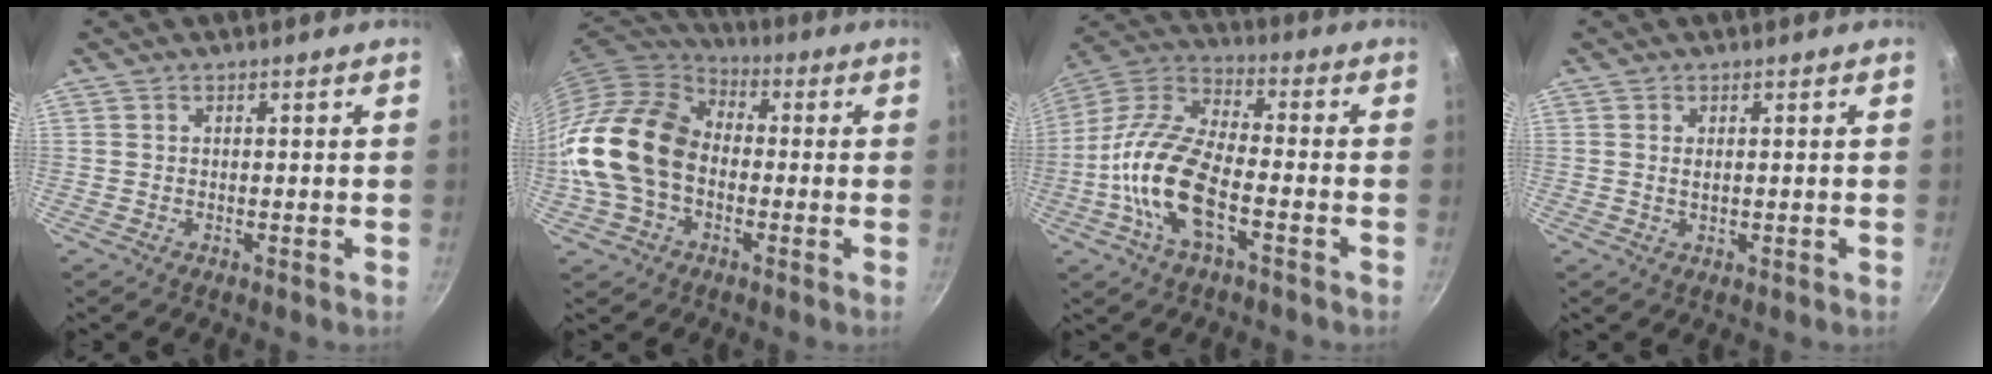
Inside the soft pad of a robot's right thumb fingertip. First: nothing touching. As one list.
[{"total": 17.8, "force": [-2.0, 12.8, 12.1], "torque": [-0.210, 0.038, -0.051]}, {"total": 16.3, "force": [-4.9, 7.1, 13.8], "torque": [-0.264, 0.038, -0.115]}, {"total": 1.3, "force": [0.3, 0.7, 1.1], "torque": [-0.019, 0.000, 0.006]}]